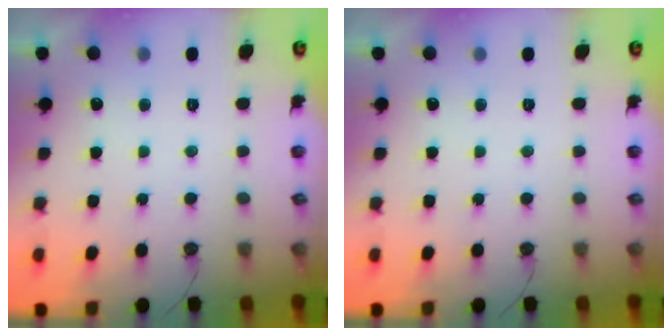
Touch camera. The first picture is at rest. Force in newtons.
{"total": 0.0}